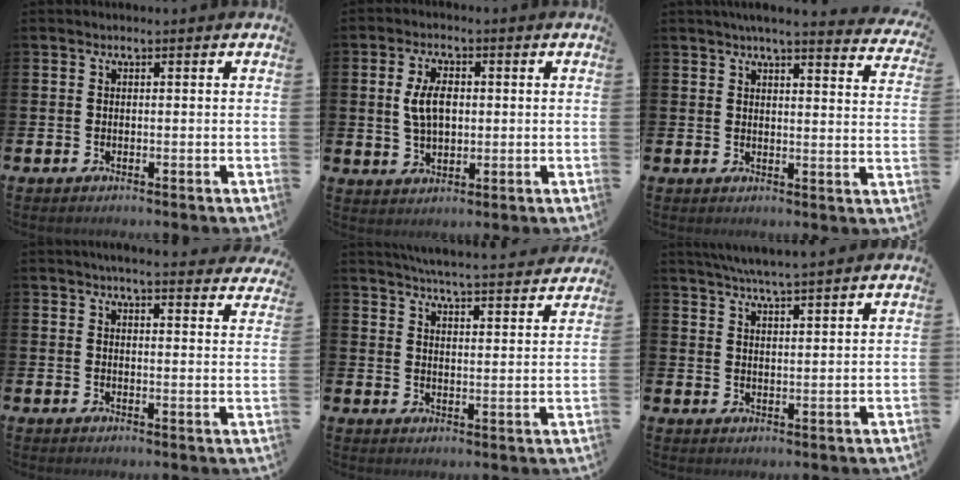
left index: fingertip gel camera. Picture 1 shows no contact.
{"total": 5.2, "force": [0.8, 3.1, 4.2], "torque": [-0.068, 0.005, 0.008]}
{"total": 4.5, "force": [4.3, -0.2, 1.3], "torque": [-0.030, -0.025, 0.073]}
{"total": 4.2, "force": [4.1, 0.0, 0.9], "torque": [-0.020, -0.025, 0.072]}
{"total": 5.7, "force": [5.6, -0.1, 1.0], "torque": [-0.038, -0.043, 0.098]}
{"total": 5.4, "force": [5.2, -0.6, 1.1], "torque": [-0.045, -0.021, 0.094]}